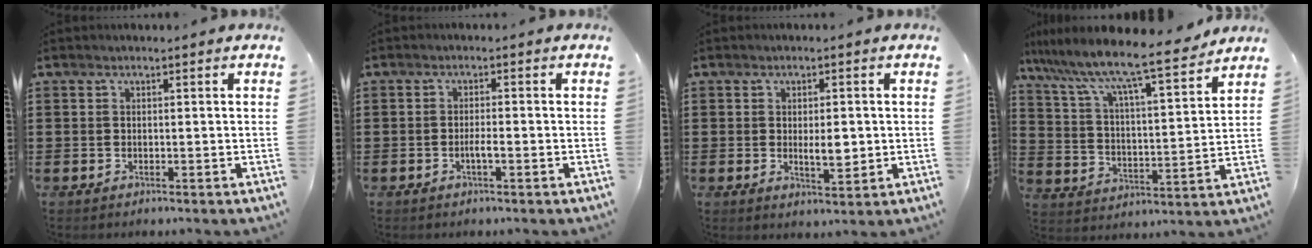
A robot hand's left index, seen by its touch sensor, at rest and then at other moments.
{"total": 1.9, "force": [-0.8, 0.3, 1.6], "torque": [-0.029, 0.002, -0.015]}
{"total": 3.8, "force": [-0.1, 1.7, 3.5], "torque": [-0.056, 0.000, -0.004]}
{"total": 8.8, "force": [7.8, 0.2, 4.0], "torque": [-0.111, -0.057, 0.125]}